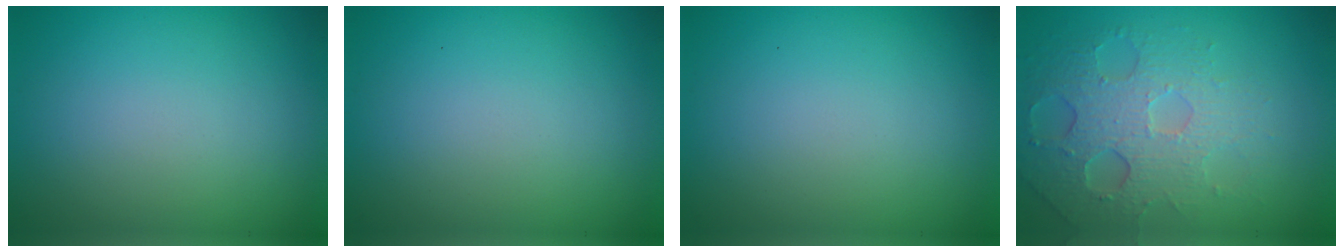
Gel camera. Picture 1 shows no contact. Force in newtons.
{"total": 0.0}
{"total": 0.0}
{"total": 4.8, "press": 4.0, "slide": 2.5}